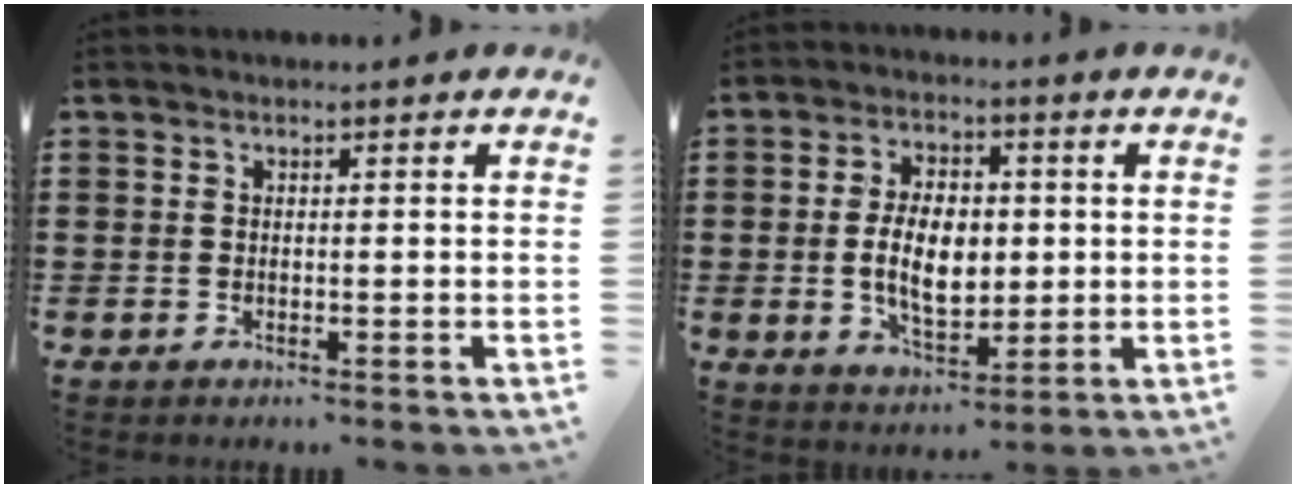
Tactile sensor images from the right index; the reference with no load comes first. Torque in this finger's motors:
{"motor_torque": [2.14, 0.00, 0.37, 0.10]}